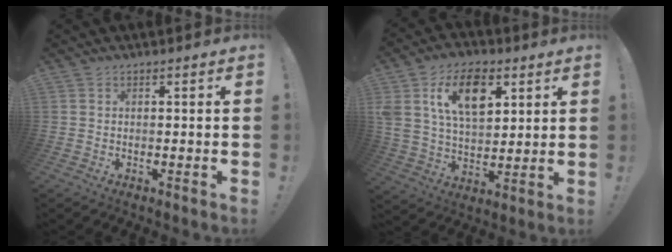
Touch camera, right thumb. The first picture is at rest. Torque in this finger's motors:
{"motor_torque": [2.24, 2.77, 1.10, -0.47, 0.13]}